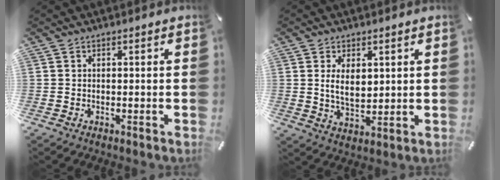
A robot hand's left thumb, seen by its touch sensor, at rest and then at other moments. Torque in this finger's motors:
{"motor_torque": [1.10, 1.79, 0.73, -0.63, 0.08]}